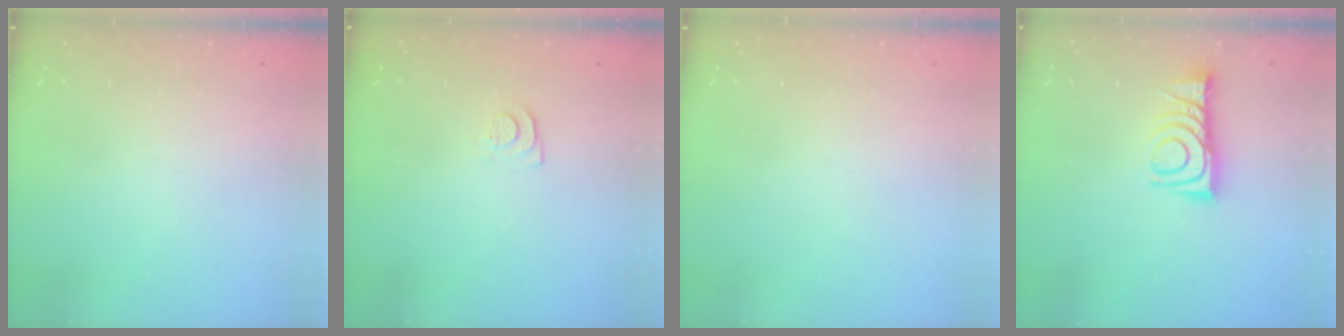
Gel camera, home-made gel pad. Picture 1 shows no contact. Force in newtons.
{"total": 6.9, "press": 6.9, "slide": 0.5}
{"total": 1.6, "press": 1.6, "slide": 0.1}
{"total": 10.0, "press": 10.0, "slide": 0.5}